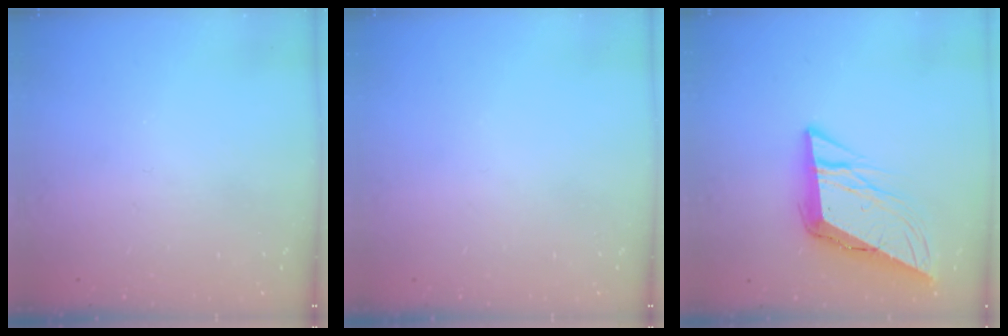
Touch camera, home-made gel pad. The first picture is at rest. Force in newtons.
{"total": 0.0}
{"total": 11.4, "press": 11.2, "slide": 1.9}